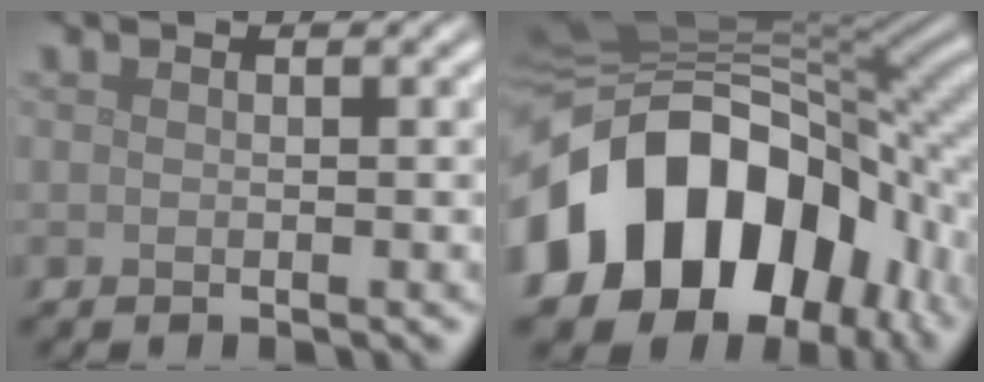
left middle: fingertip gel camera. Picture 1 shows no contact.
{"total": 16.7, "force": [-5.4, 12.0, 10.2], "torque": [-0.168, -0.009, -0.095]}